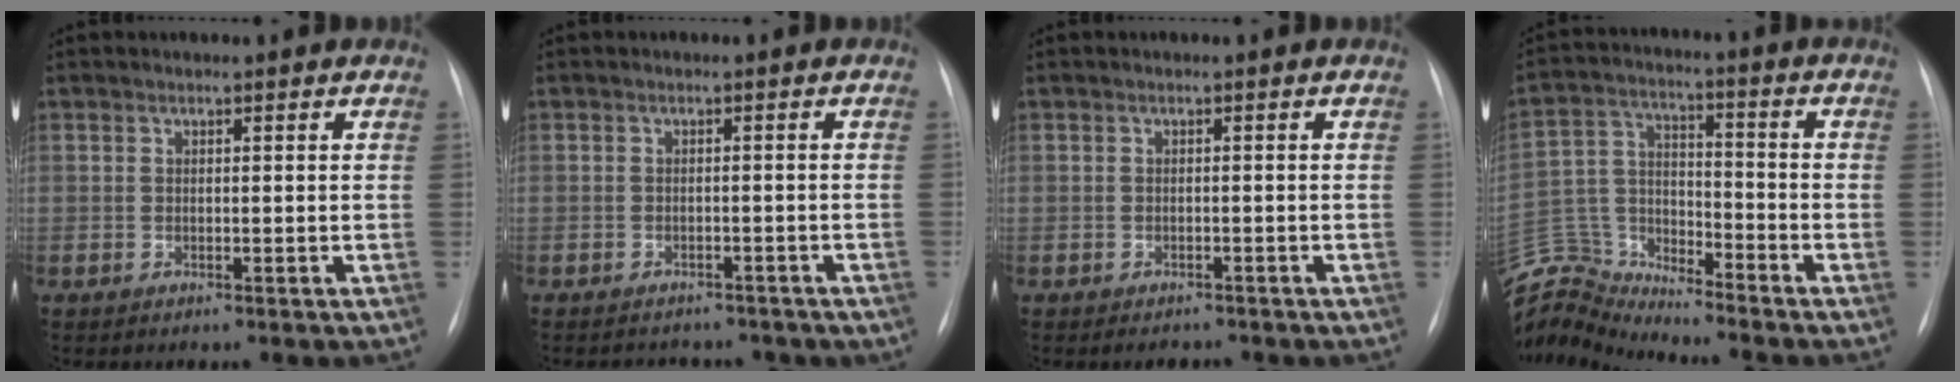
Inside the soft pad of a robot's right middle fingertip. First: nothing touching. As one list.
[{"total": 5.8, "force": [-5.0, 2.7, 1.1], "torque": [-0.008, 0.008, -0.052]}, {"total": 2.0, "force": [-1.7, 0.9, 0.5], "torque": [-0.007, 0.000, -0.019]}, {"total": 12.0, "force": [-12.0, 0.3, -0.2], "torque": [-0.001, 0.047, -0.233]}]